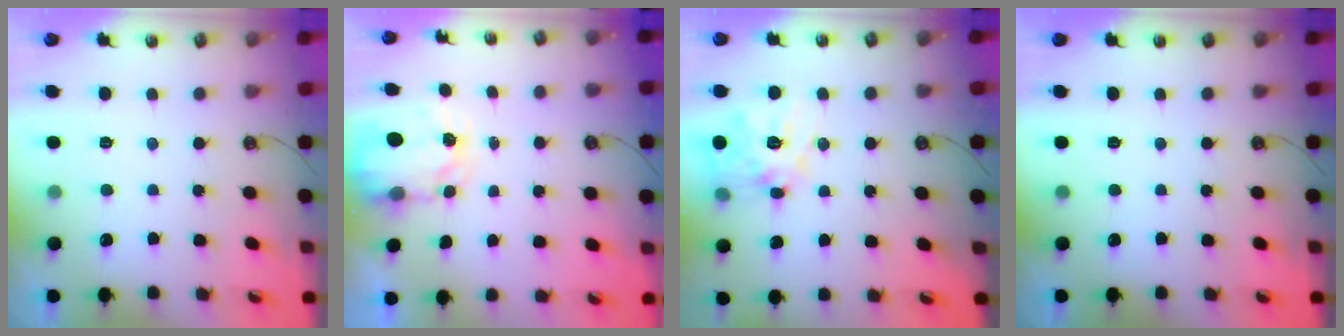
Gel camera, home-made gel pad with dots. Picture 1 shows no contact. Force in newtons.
{"total": 3.4, "press": 3.4, "slide": 0.4}
{"total": 15.5, "press": 15.3, "slide": 2.4}
{"total": 0.0}